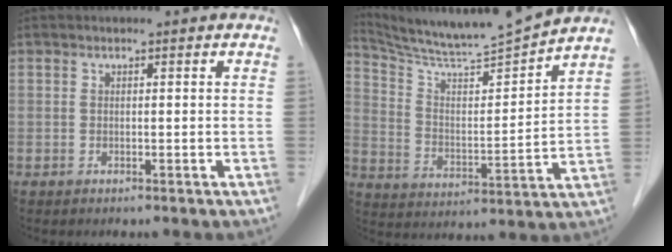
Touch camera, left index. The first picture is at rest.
{"total": 13.7, "force": [13.0, -2.2, 3.5], "torque": [-0.072, -0.026, 0.218]}